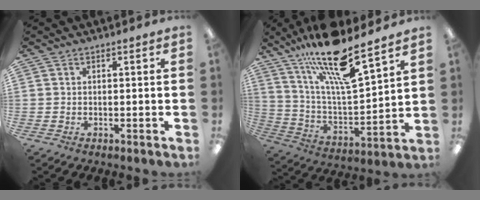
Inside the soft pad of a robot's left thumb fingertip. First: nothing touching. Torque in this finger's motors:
{"motor_torque": [0.77, 0.06, 1.87, -0.90, 0.45]}